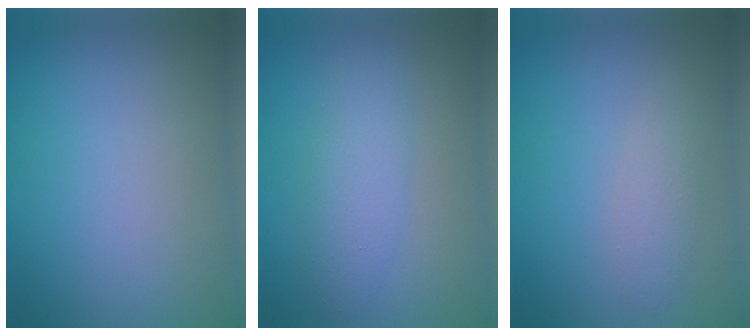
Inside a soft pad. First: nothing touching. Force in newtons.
{"total": 3.0, "press": 3.0, "slide": 0.2}
{"total": 1.7, "press": 1.7, "slide": 0.0}